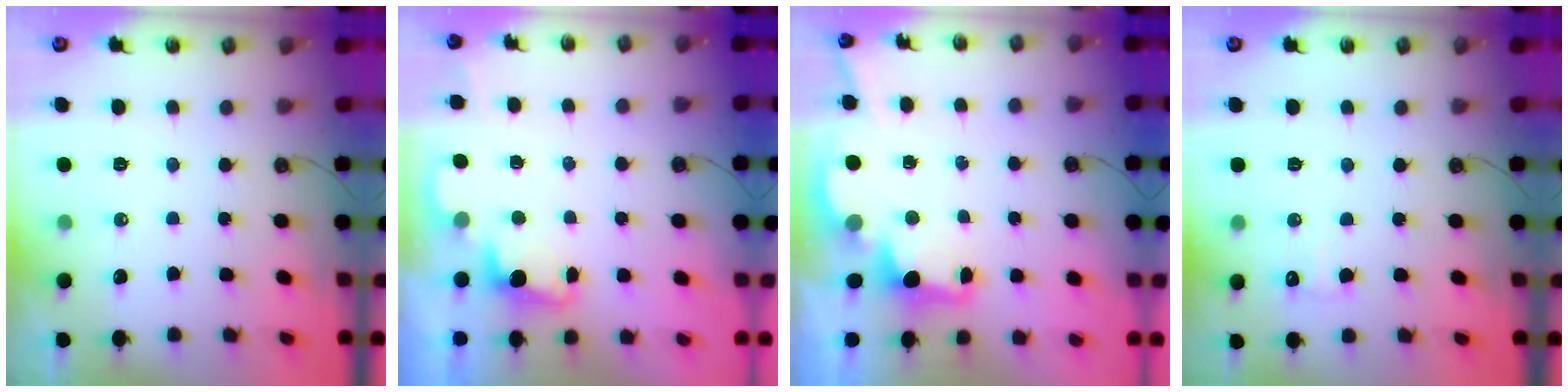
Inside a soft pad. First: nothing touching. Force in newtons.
{"total": 2.2, "press": 2.1, "slide": 0.7}
{"total": 2.5, "press": 2.4, "slide": 0.8}
{"total": 6.7, "press": 6.6, "slide": 1.2}